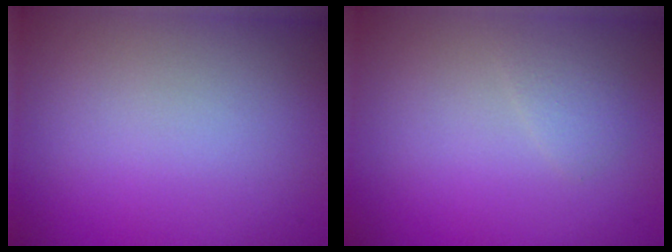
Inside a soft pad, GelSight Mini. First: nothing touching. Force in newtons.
{"total": 1.0, "press": 1.0, "slide": 0.0}